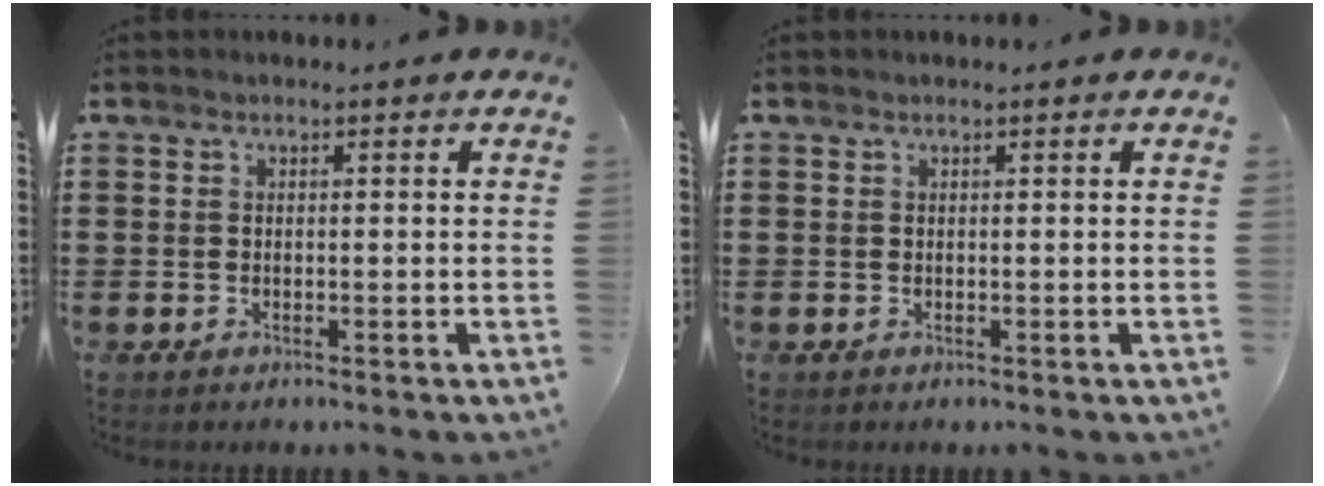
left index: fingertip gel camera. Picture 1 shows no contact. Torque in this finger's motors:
{"motor_torque": [0.69, 0.69, 0.01, -0.01]}